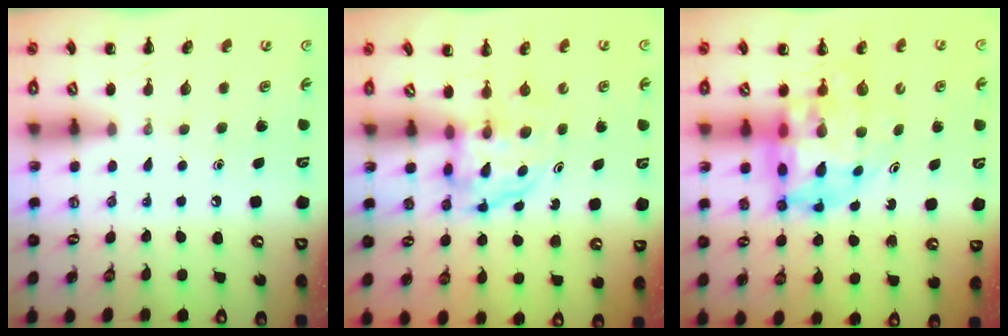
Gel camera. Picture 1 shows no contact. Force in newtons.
{"total": 3.6, "press": 3.6, "slide": 0.3}
{"total": 10.3, "press": 9.8, "slide": 3.1}